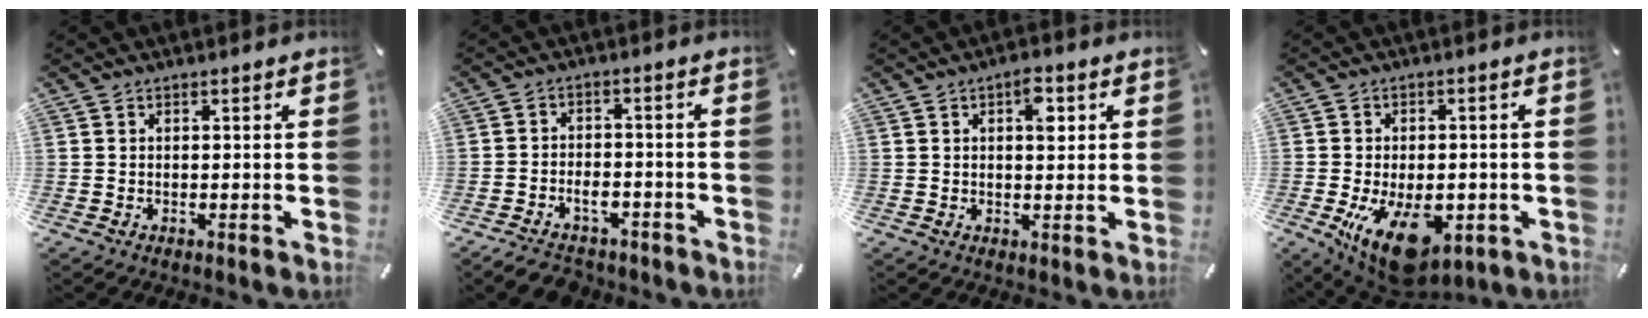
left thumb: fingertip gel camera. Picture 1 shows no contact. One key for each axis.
{"total": 5.5, "fx": -3.5, "fy": 3.4, "fz": 2.5, "tx": -0.044, "ty": 0.017, "tz": -0.063}
{"total": 4.5, "fx": 1.3, "fy": 2.3, "fz": 3.6, "tx": -0.037, "ty": -0.009, "tz": 0.013}
{"total": 14.7, "fx": -5.1, "fy": 8.6, "fz": 10.8, "tx": -0.169, "ty": 0.010, "tz": -0.079}